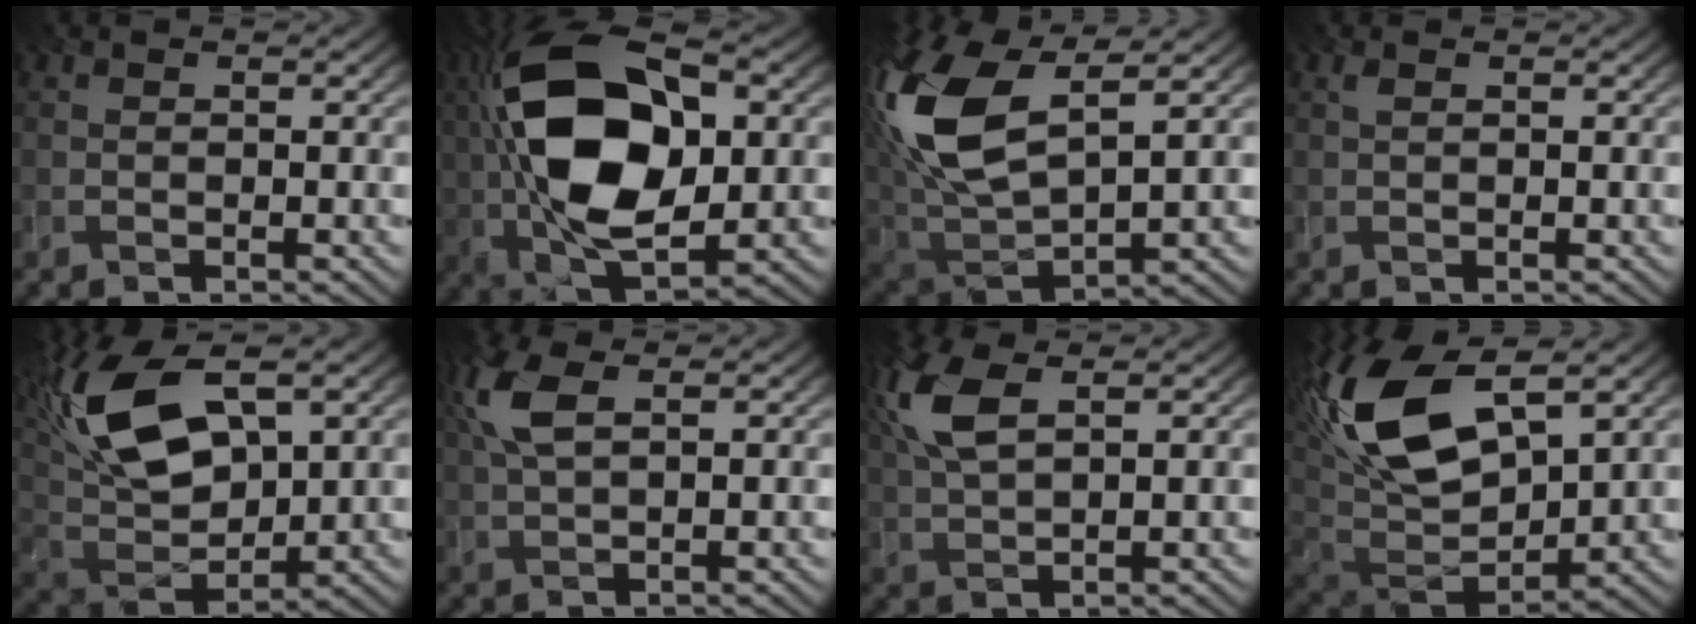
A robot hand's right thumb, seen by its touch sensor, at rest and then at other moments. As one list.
[{"total": 17.8, "force": [1.8, 9.6, 14.9], "torque": [-0.296, 0.010, 0.021]}, {"total": 15.6, "force": [5.1, 7.7, 12.6], "torque": [-0.315, 0.015, 0.107]}, {"total": 0.5, "force": [0.3, 0.2, 0.4], "torque": [-0.011, 0.002, 0.006]}, {"total": 14.5, "force": [6.1, 6.8, 11.2], "torque": [-0.256, 0.013, 0.120]}, {"total": 5.3, "force": [1.9, 2.1, 4.5], "torque": [-0.118, 0.011, 0.037]}, {"total": 7.3, "force": [3.1, 3.0, 6.0], "torque": [-0.160, 0.015, 0.061]}, {"total": 17.0, "force": [7.1, 8.2, 13.2], "torque": [-0.304, 0.018, 0.131]}]